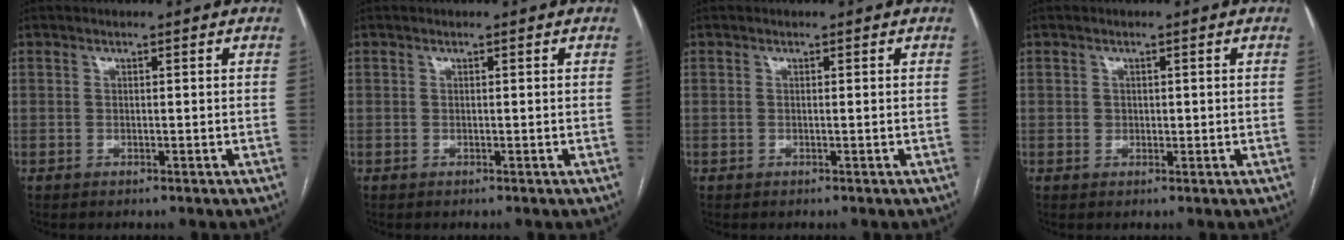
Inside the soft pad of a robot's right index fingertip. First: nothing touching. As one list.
[{"total": 0.0}, {"total": 0.0}, {"total": 1.2, "force": [0.1, 1.1, 0.5], "torque": [-0.006, 0.002, 0.003]}]